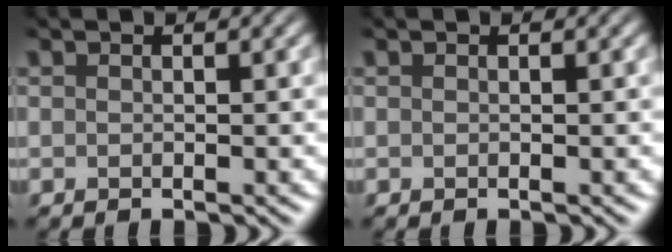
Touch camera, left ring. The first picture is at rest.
{"total": 0.0}